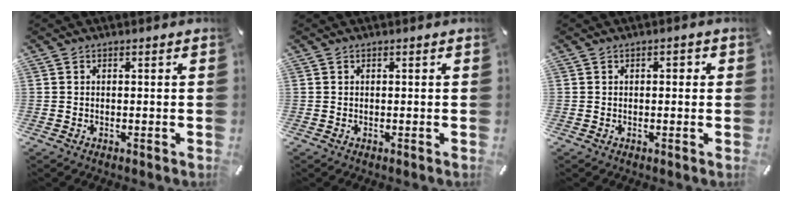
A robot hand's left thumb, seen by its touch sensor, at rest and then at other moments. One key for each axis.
{"total": 0.0}
{"total": 1.4, "fx": -0.1, "fy": 0.8, "fz": 1.2, "tx": -0.025, "ty": 0.006, "tz": -0.004}